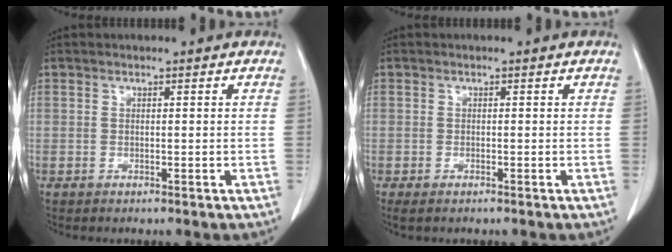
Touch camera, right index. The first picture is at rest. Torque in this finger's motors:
{"motor_torque": [0.22, -0.20, 0.05, 0.01]}